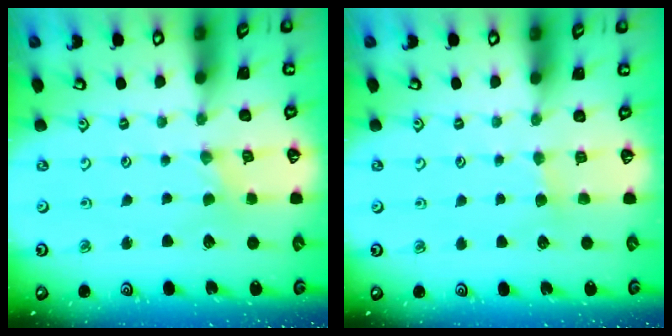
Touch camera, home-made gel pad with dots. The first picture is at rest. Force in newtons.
{"total": 2.4, "press": 2.4, "slide": 0.4}